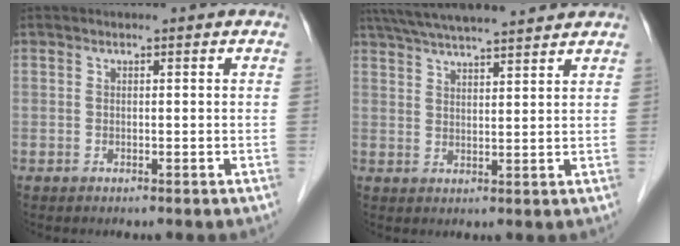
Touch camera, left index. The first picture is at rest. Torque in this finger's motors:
{"motor_torque": [0.12, -0.39, 0.65, 0.16]}